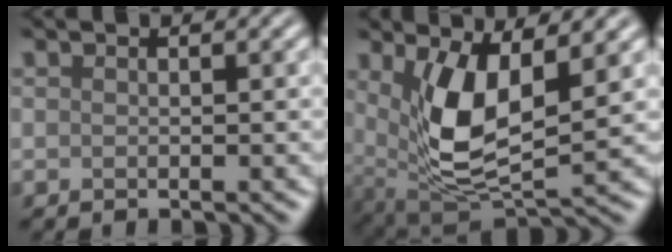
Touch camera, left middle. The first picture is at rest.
{"total": 7.0, "force": [1.3, 2.8, 6.3], "torque": [-0.140, -0.020, 0.038]}